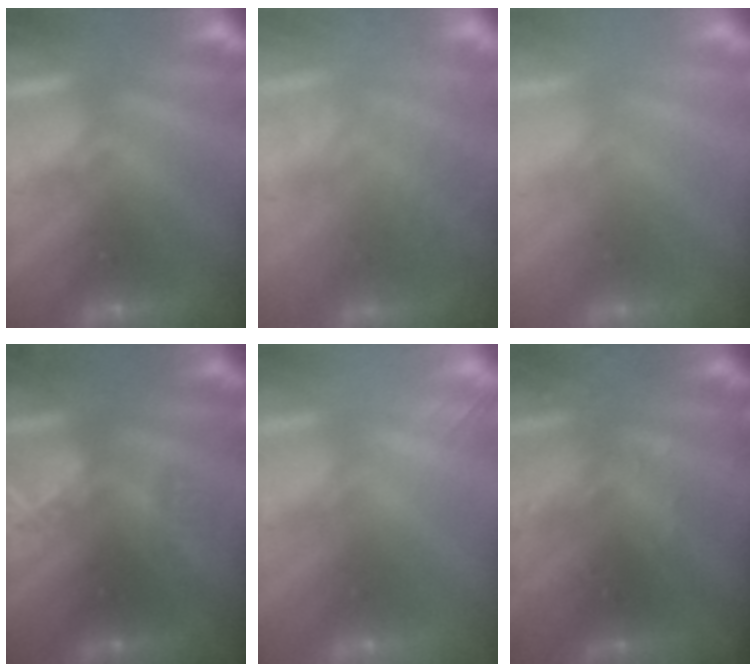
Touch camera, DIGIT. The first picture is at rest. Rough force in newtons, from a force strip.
{"total": 7.4}
{"total": 3.0}
{"total": 3.3}
{"total": 2.1}
{"total": 2.9}